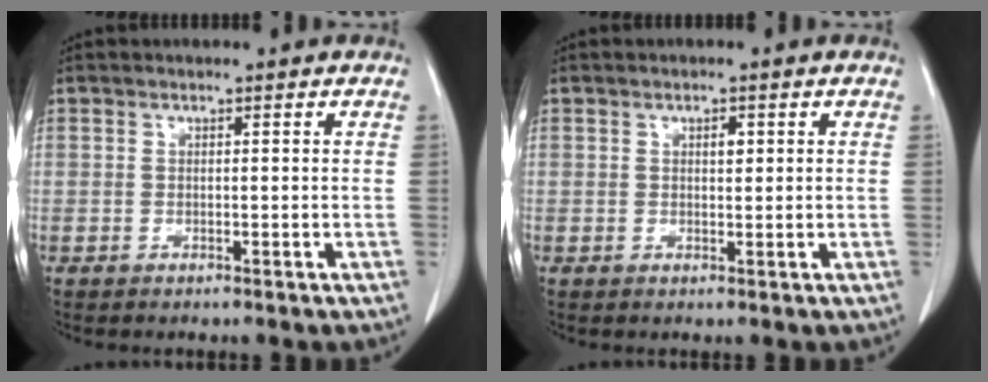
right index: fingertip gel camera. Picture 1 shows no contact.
{"total": 1.3, "force": [0.5, 0.6, 1.0], "torque": [-0.013, 0.001, 0.006]}